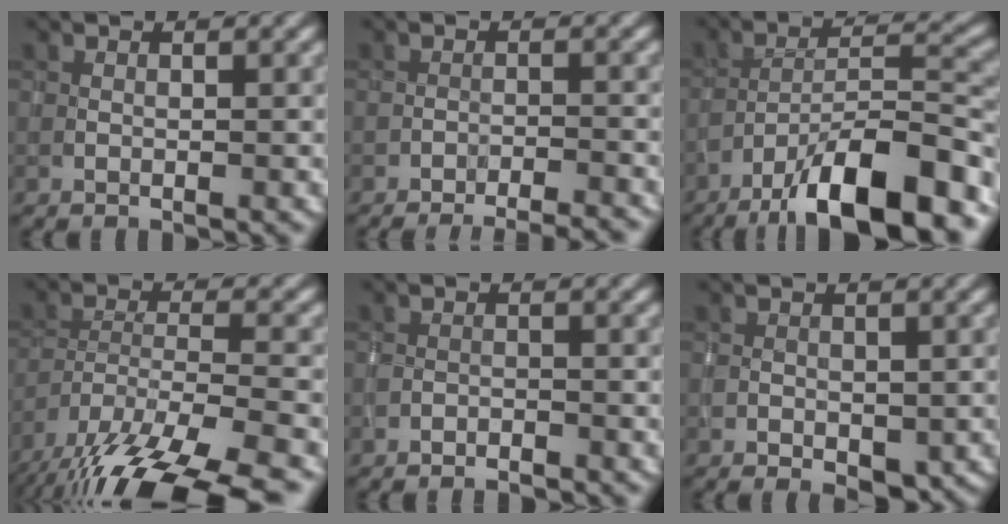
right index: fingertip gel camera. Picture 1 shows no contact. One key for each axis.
{"total": 6.3, "fx": -5.9, "fy": 1.3, "fz": 1.7, "tx": -0.011, "ty": 0.012, "tz": -0.071}
{"total": 12.3, "fx": -8.5, "fy": 3.1, "fz": 8.4, "tx": -0.132, "ty": 0.019, "tz": -0.144}
{"total": 14.3, "fx": -11.3, "fy": 4.5, "fz": 7.5, "tx": -0.157, "ty": -0.050, "tz": -0.163}
{"total": 1.4, "fx": -1.4, "fy": 0.2, "fz": -0.1, "tx": 0.006, "ty": -0.001, "tz": -0.025}
{"total": 2.8, "fx": -0.9, "fy": 1.9, "fz": 1.8, "tx": -0.027, "ty": -0.011, "tz": -0.011}